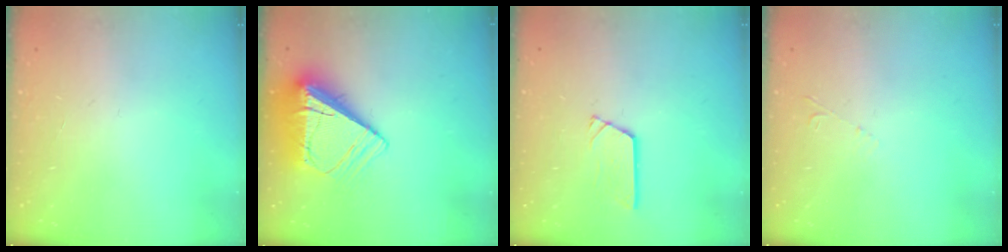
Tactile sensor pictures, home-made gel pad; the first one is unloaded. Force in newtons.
{"total": 12.3, "press": 12.2, "slide": 1.5}
{"total": 4.3, "press": 4.3, "slide": 0.4}
{"total": 3.3, "press": 3.3, "slide": 0.5}